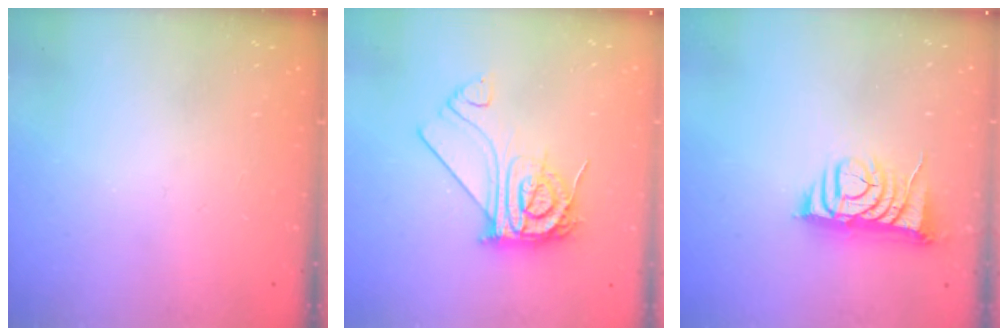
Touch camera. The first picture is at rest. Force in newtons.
{"total": 13.7, "press": 13.6, "slide": 1.2}
{"total": 8.2, "press": 8.1, "slide": 1.2}